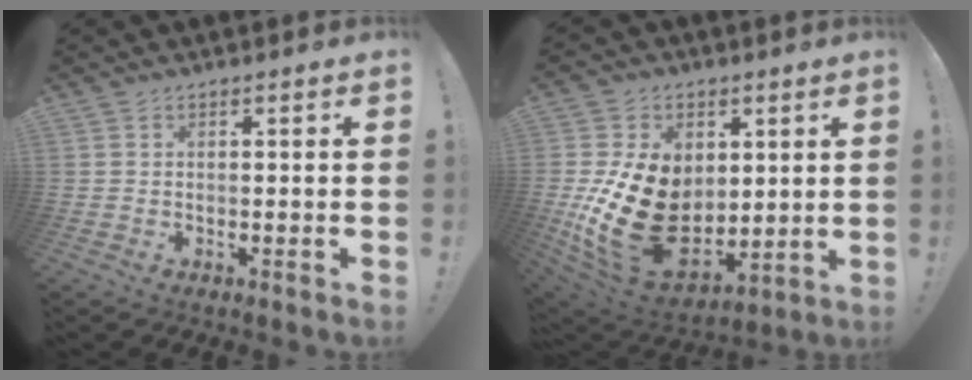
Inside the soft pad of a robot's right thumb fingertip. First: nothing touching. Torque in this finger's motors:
{"motor_torque": [0.60, 1.26, 1.69, -1.06, 0.65]}